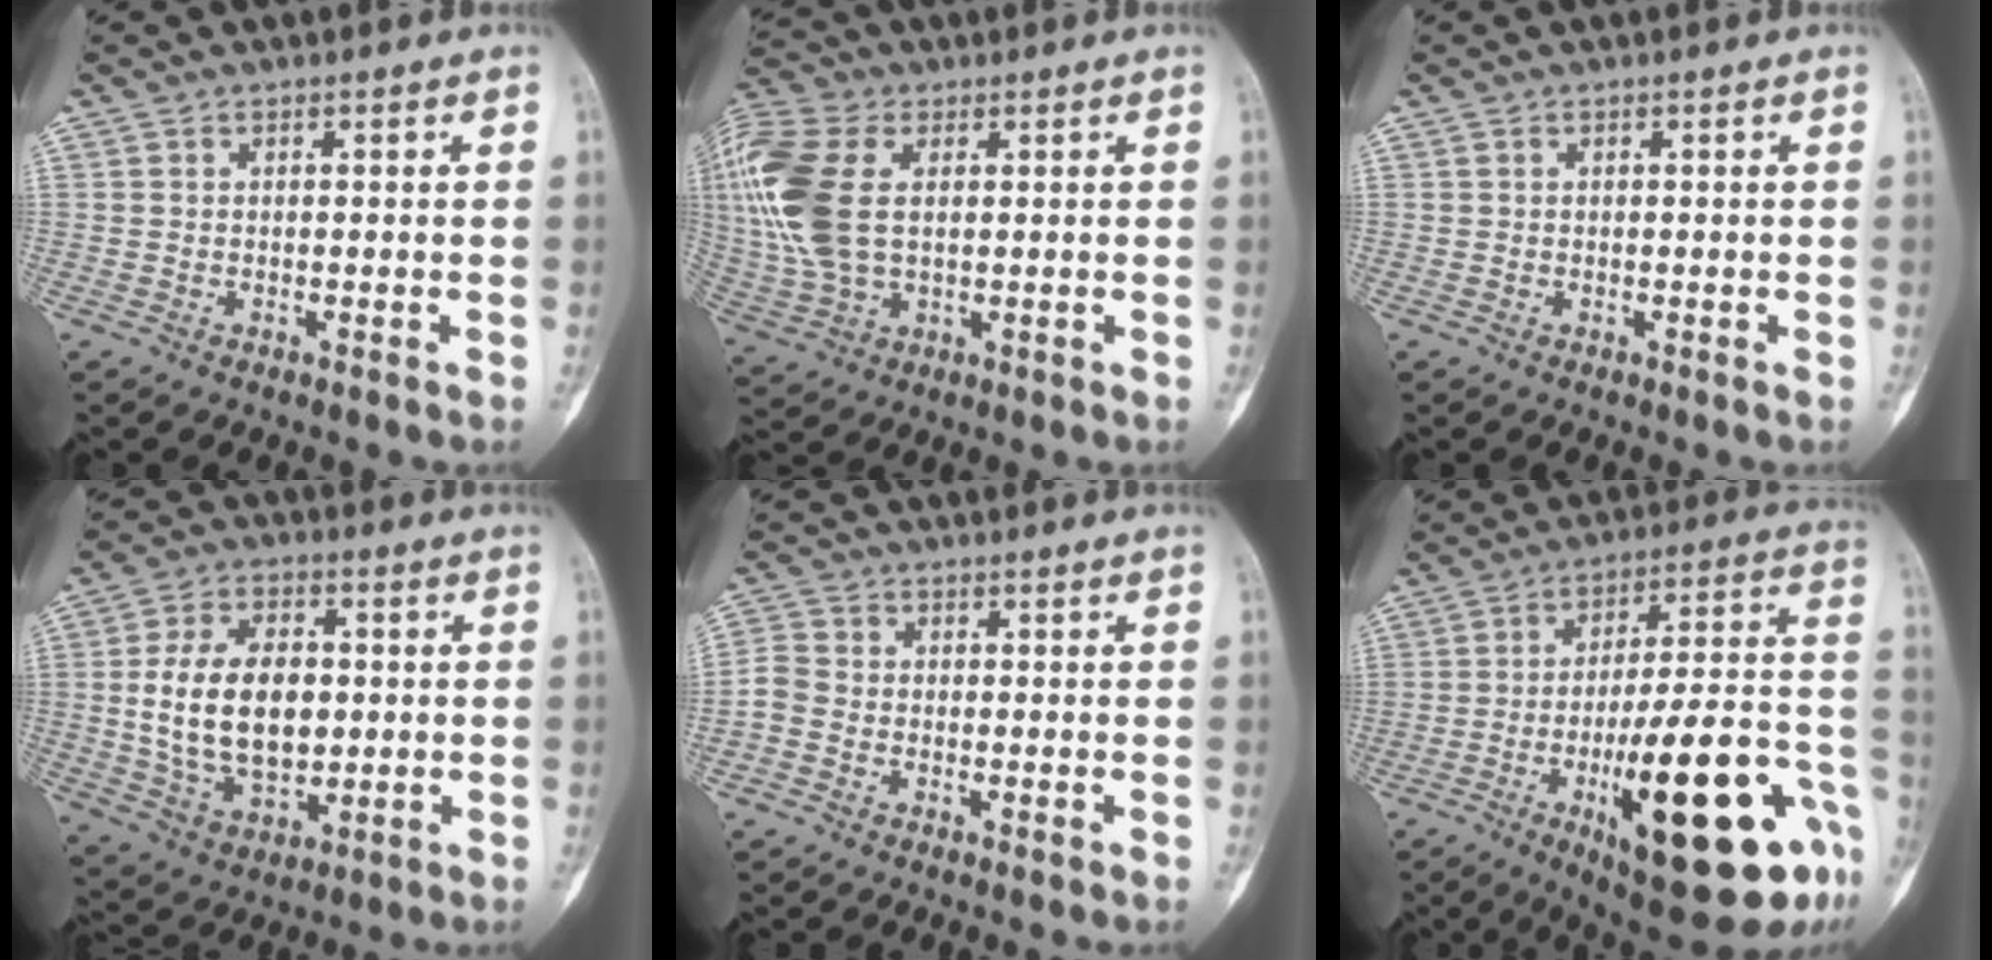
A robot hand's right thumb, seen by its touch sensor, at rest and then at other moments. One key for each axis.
{"total": 17.7, "fx": 3.1, "fy": 10.7, "fz": 13.8, "tx": -0.338, "ty": 0.004, "tz": 0.058}
{"total": 0.0}
{"total": 15.4, "fx": 0.5, "fy": 9.7, "fz": 12.0, "tx": -0.193, "ty": 0.001, "tz": 0.018}
{"total": 3.4, "fx": -1.5, "fy": 2.6, "fz": 1.6, "tx": -0.034, "ty": 0.010, "tz": -0.043}
{"total": 28.0, "fx": -10.7, "fy": 7.7, "fz": 24.7, "tx": -0.320, "ty": 0.040, "tz": -0.147}